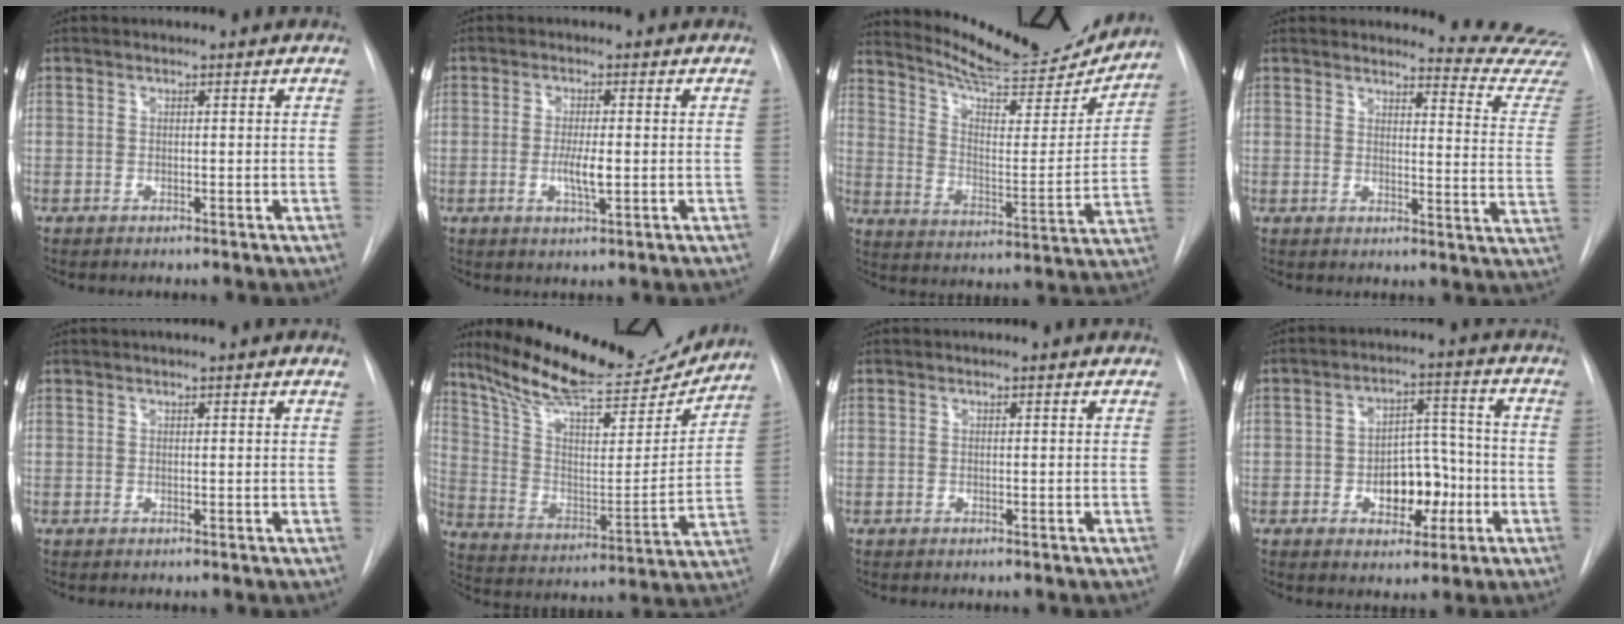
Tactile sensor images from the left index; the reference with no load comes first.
{"total": 3.6, "force": [-0.6, 0.6, 3.5], "torque": [-0.068, -0.005, -0.008]}
{"total": 20.9, "force": [19.6, 2.8, 6.5], "torque": [-0.104, -0.044, 0.277]}
{"total": 12.9, "force": [12.9, -0.9, 0.5], "torque": [0.013, -0.141, 0.116]}
{"total": 1.4, "force": [0.9, -0.1, 1.0], "torque": [-0.015, 0.011, 0.013]}
{"total": 22.8, "force": [20.8, 3.8, 8.6], "torque": [-0.147, -0.028, 0.316]}
{"total": 0.0}
{"total": 8.4, "force": [-2.5, 4.8, 6.4], "torque": [-0.087, 0.024, -0.031]}